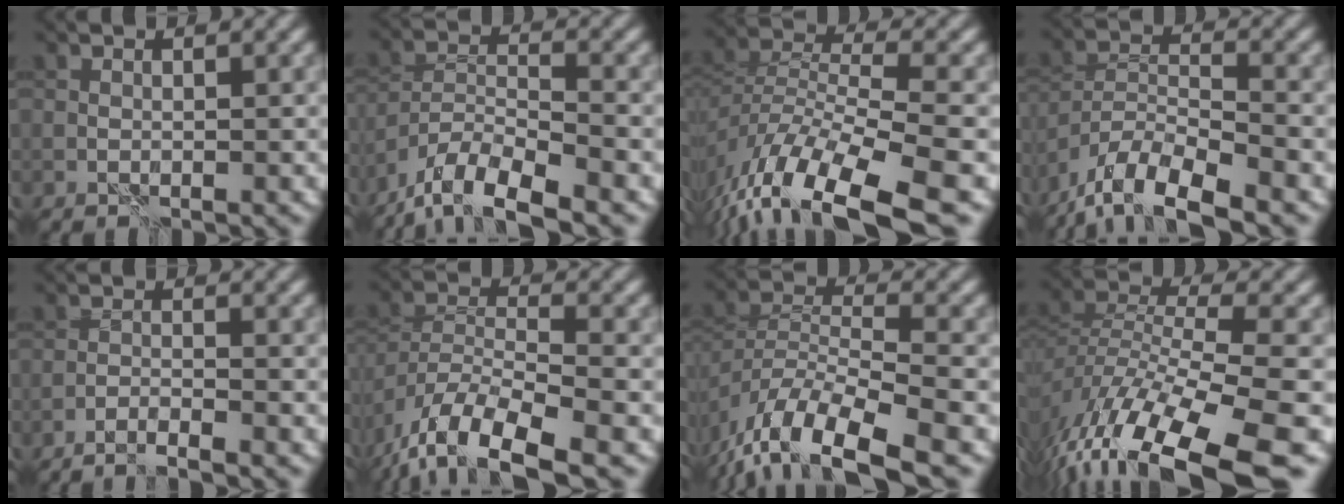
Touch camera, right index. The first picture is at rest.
{"total": 8.3, "force": [-6.7, 2.4, 4.4], "torque": [-0.075, -0.003, -0.127]}
{"total": 12.0, "force": [-7.7, 4.6, 7.9], "torque": [-0.147, -0.008, -0.142]}
{"total": 9.5, "force": [-7.5, 2.7, 5.1], "torque": [-0.088, -0.008, -0.141]}
{"total": 2.5, "force": [-2.0, 0.2, 1.5], "torque": [-0.030, 0.005, -0.043]}
{"total": 10.7, "force": [-7.7, 3.5, 6.5], "torque": [-0.110, -0.005, -0.147]}
{"total": 11.5, "force": [-8.2, 4.0, 7.0], "torque": [-0.128, -0.005, -0.151]}
{"total": 14.5, "force": [-10.0, 4.6, 9.4], "torque": [-0.201, -0.011, -0.162]}